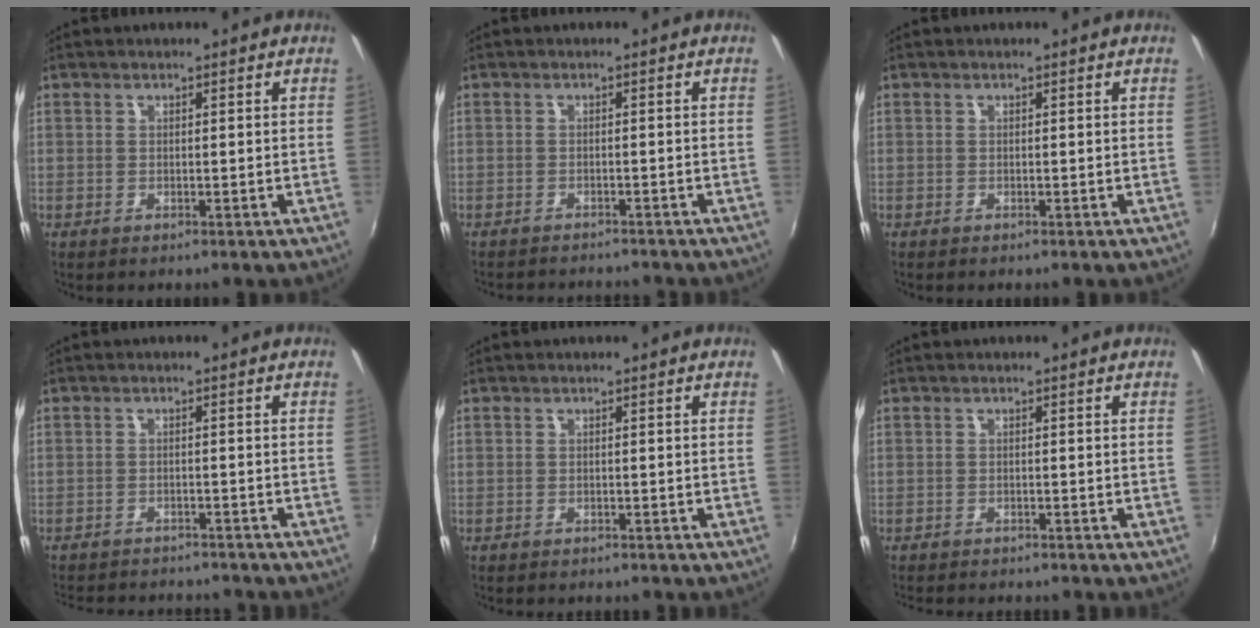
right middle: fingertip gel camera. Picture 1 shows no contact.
{"total": 5.9, "force": [-5.6, 0.8, 1.7], "torque": [-0.048, -0.011, -0.079]}
{"total": 0.0}
{"total": 11.9, "force": [-10.8, 2.8, 4.0], "torque": [-0.096, -0.008, -0.154]}
{"total": 2.9, "force": [-2.7, 0.5, 0.9], "torque": [-0.025, -0.012, -0.041]}
{"total": 5.0, "force": [-4.6, 0.7, 1.6], "torque": [-0.043, -0.016, -0.072]}